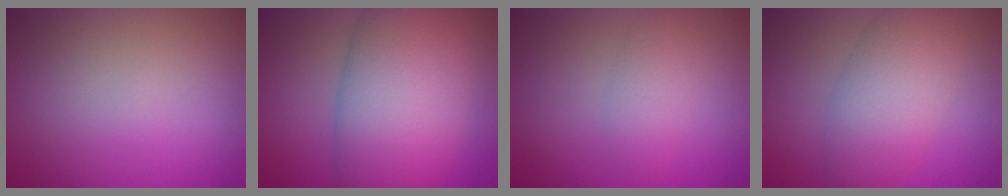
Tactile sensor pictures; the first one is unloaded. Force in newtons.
{"total": 12.1, "press": 12.0, "slide": 0.4}
{"total": 2.4, "press": 2.4, "slide": 0.1}
{"total": 5.8, "press": 5.8, "slide": 0.1}